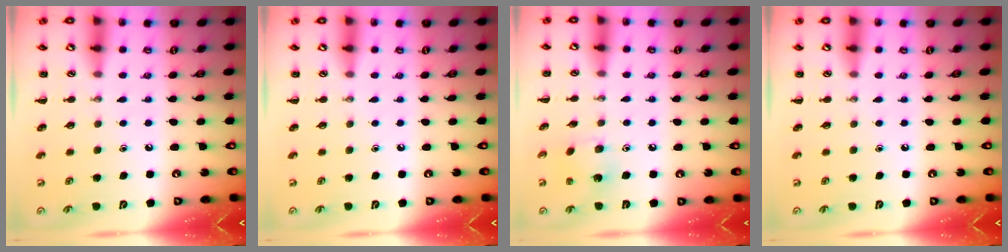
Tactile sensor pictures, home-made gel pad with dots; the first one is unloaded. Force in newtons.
{"total": 0.0}
{"total": 2.8, "press": 2.8, "slide": 0.5}
{"total": 0.0}